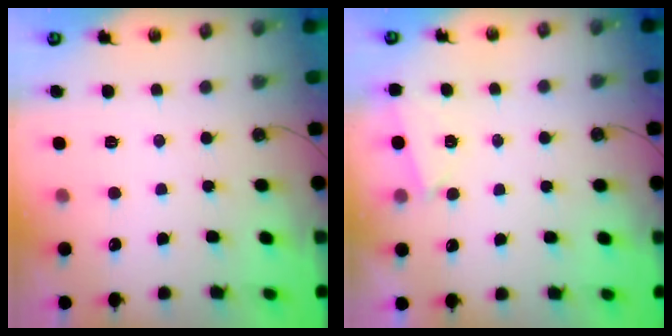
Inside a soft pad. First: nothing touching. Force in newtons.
{"total": 2.8, "press": 1.6, "slide": 2.3}